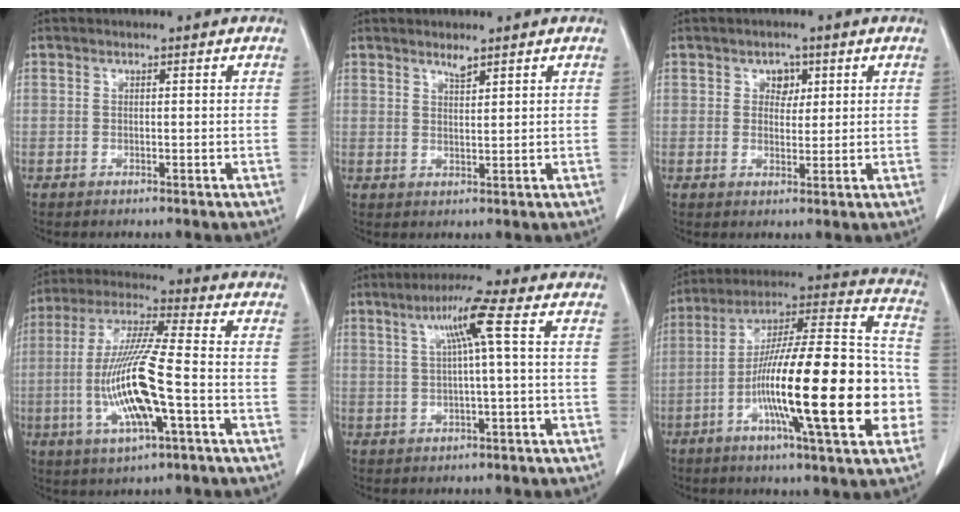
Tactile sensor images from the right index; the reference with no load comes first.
{"total": 2.0, "force": [1.7, 0.5, 1.1], "torque": [-0.023, -0.003, 0.035]}
{"total": 3.6, "force": [1.3, 2.7, 2.0], "torque": [-0.034, 0.009, 0.025]}
{"total": 15.0, "force": [-3.5, 1.8, 14.4], "torque": [-0.299, -0.008, -0.062]}
{"total": 6.3, "force": [1.5, -0.7, 6.1], "torque": [-0.111, 0.013, 0.032]}
{"total": 26.8, "force": [-6.7, 4.0, 25.7], "torque": [-0.370, 0.005, -0.112]}